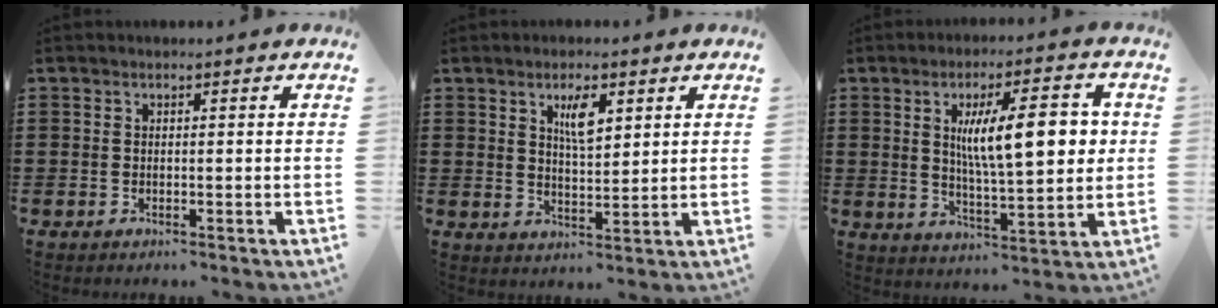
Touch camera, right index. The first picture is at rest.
{"total": 4.8, "force": [2.3, 1.6, 3.9], "torque": [-0.067, 0.000, 0.036]}
{"total": 12.4, "force": [2.6, 3.8, 11.5], "torque": [-0.190, 0.002, 0.039]}